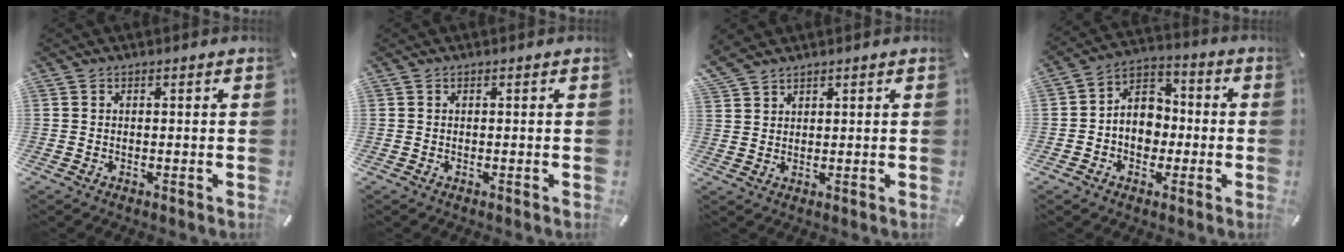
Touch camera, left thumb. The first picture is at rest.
{"total": 0.0}
{"total": 3.6, "force": [3.1, 1.7, 0.8], "torque": [-0.022, -0.009, 0.061]}
{"total": 8.2, "force": [-1.6, 7.3, 3.4], "torque": [-0.065, 0.018, -0.029]}